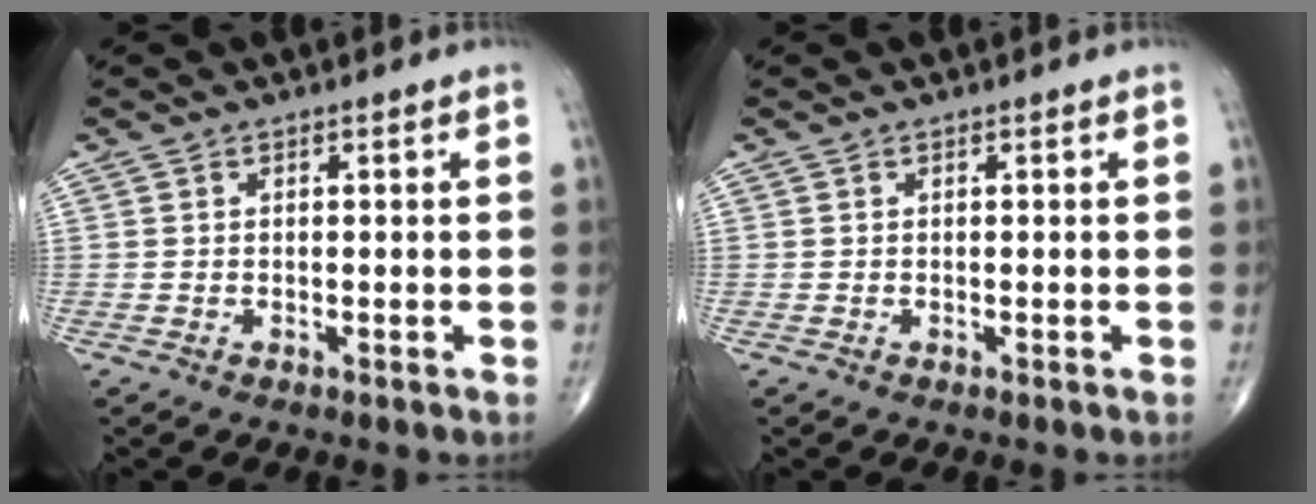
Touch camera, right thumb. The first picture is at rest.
{"total": 0.0}